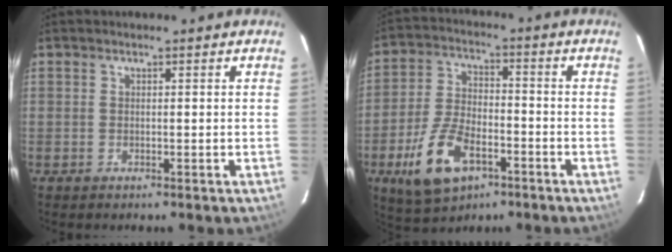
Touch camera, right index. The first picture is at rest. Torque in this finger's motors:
{"motor_torque": [0.48, -0.41, 0.58, 0.14]}